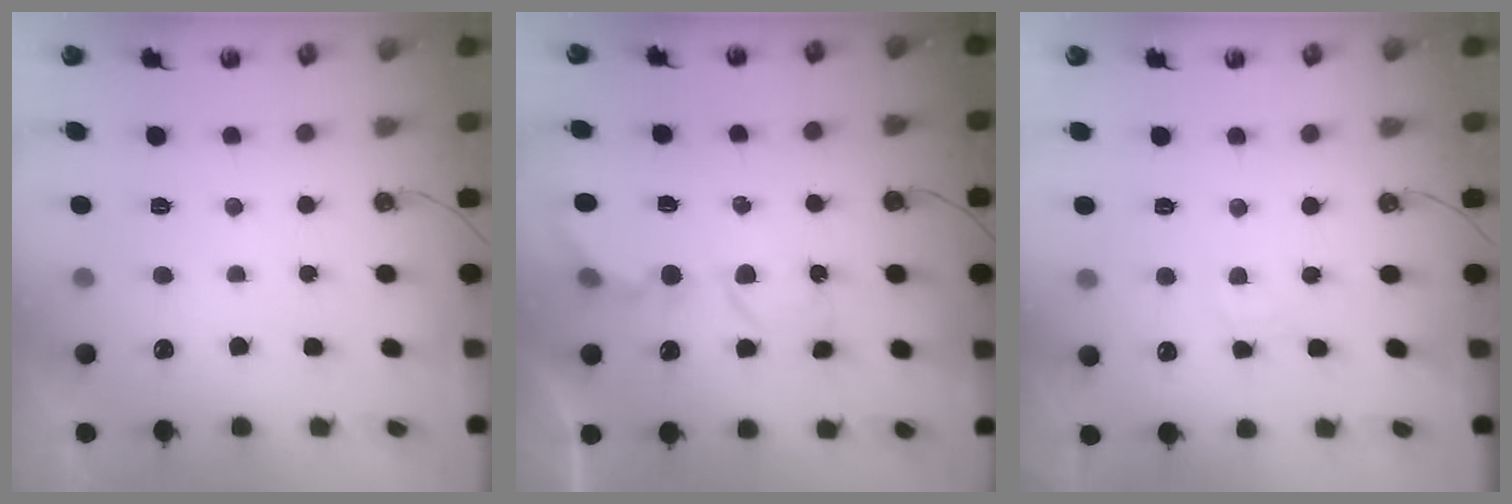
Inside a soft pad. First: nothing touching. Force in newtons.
{"total": 6.2, "press": 6.2, "slide": 0.3}
{"total": 1.4, "press": 1.3, "slide": 0.2}